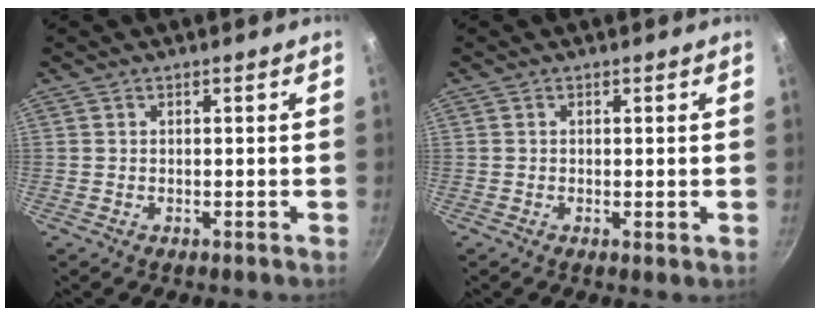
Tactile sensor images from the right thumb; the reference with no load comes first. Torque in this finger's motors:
{"motor_torque": [-0.48, -0.39, -0.19, 0.07, -0.01]}